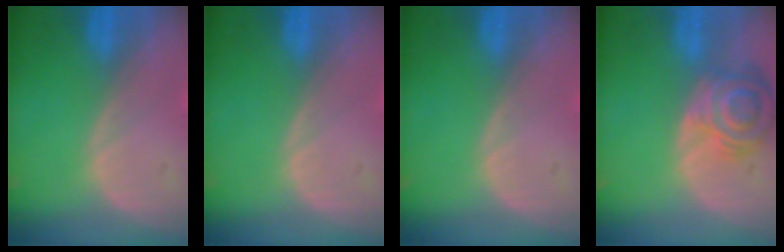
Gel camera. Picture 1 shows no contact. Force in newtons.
{"total": 0.0}
{"total": 0.0}
{"total": 8.2, "press": 7.3, "slide": 3.8}